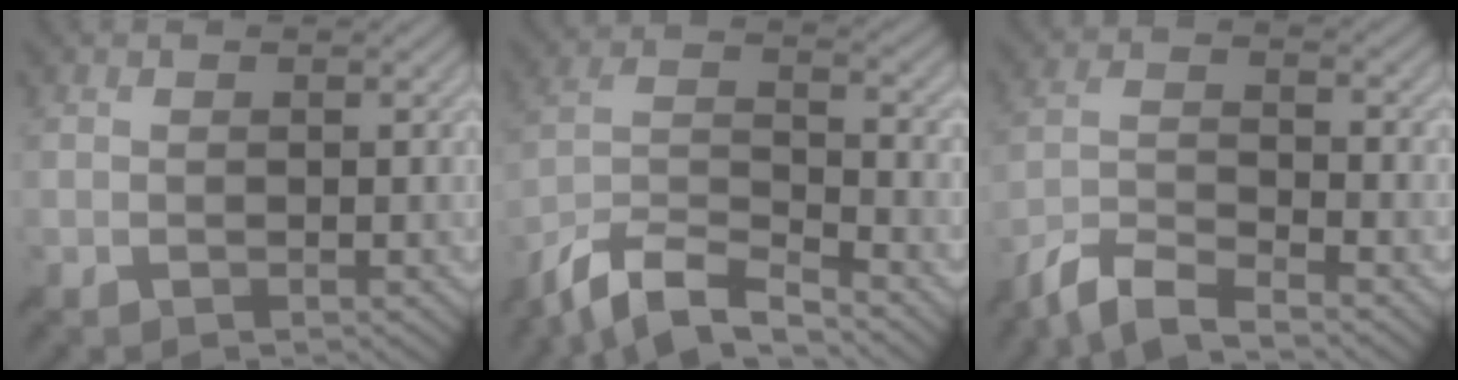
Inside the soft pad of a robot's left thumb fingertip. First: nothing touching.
{"total": 11.0, "force": [-9.0, 2.6, 5.7], "torque": [-0.120, -0.004, -0.180]}
{"total": 7.5, "force": [-6.3, 1.4, 3.7], "torque": [-0.075, -0.009, -0.132]}